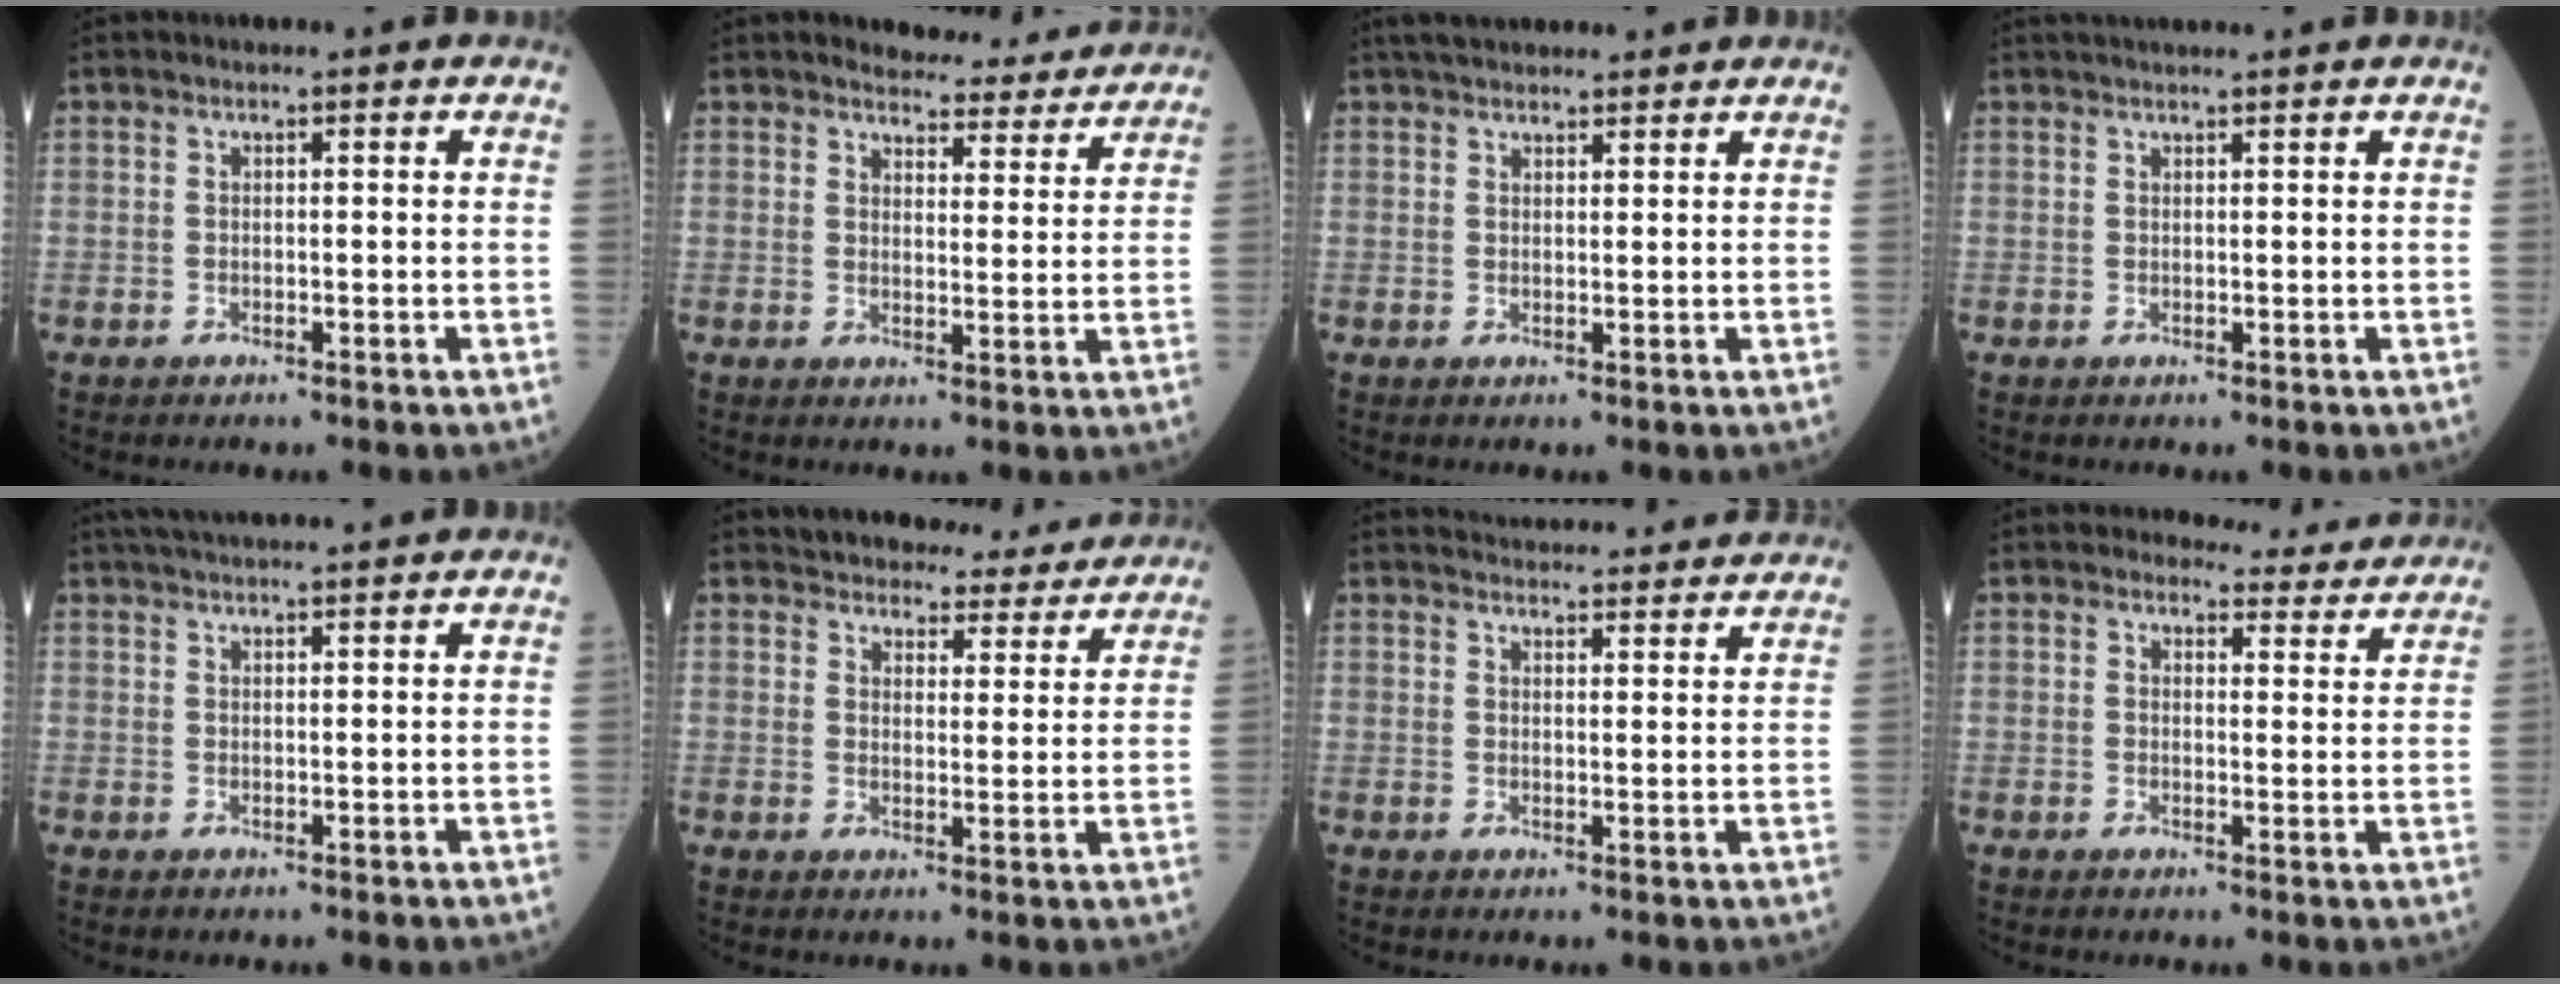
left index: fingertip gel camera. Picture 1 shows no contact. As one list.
[{"total": 8.5, "force": [8.2, 1.9, 1.1], "torque": [-0.004, -0.011, 0.093]}, {"total": 8.4, "force": [7.4, 2.2, 3.2], "torque": [-0.042, 0.033, 0.112]}, {"total": 5.1, "force": [4.7, -0.2, 1.9], "torque": [-0.022, 0.031, 0.067]}, {"total": 9.2, "force": [8.4, 0.0, 3.9], "torque": [-0.065, 0.034, 0.124]}, {"total": 12.5, "force": [11.8, 3.2, 2.3], "torque": [-0.007, -0.003, 0.137]}, {"total": 15.5, "force": [14.9, 2.0, 4.0], "torque": [-0.052, 0.027, 0.193]}, {"total": 6.6, "force": [6.4, 1.6, 0.2], "torque": [0.010, -0.011, 0.060]}]